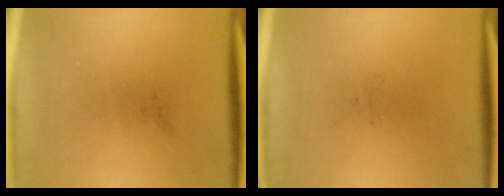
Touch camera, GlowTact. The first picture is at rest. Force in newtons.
{"total": 0.0}